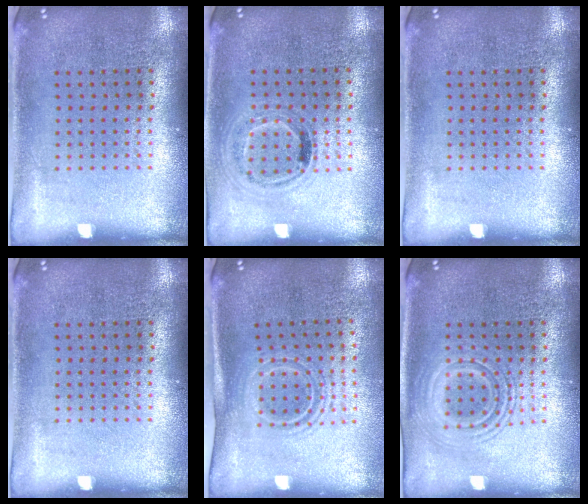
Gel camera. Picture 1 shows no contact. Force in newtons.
{"total": 1.0, "press": 0.9, "slide": 0.3}
{"total": 0.0}
{"total": 0.0}
{"total": 1.6, "press": 1.2, "slide": 1.1}
{"total": 2.3, "press": 2.3, "slide": 0.4}